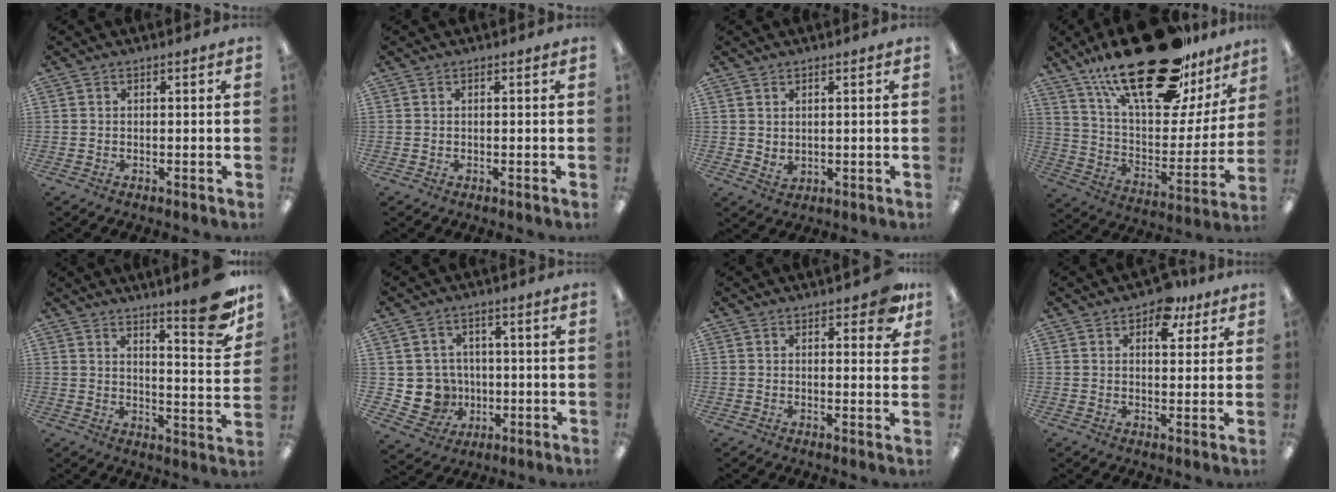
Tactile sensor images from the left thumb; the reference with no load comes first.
{"total": 0.0}
{"total": 2.2, "force": [1.7, 1.3, 0.7], "torque": [-0.008, -0.008, 0.030]}
{"total": 30.8, "force": [20.7, 11.9, 19.5], "torque": [-0.310, -0.115, 0.349]}
{"total": 12.3, "force": [9.4, 2.1, 7.7], "torque": [-0.091, -0.069, 0.151]}
{"total": 8.0, "force": [-0.6, 7.8, 1.7], "torque": [-0.055, 0.005, -0.001]}
{"total": 6.1, "force": [3.7, 2.8, 4.0], "torque": [-0.038, -0.016, 0.060]}
{"total": 8.1, "force": [5.0, 4.4, 4.7], "torque": [-0.041, -0.023, 0.079]}